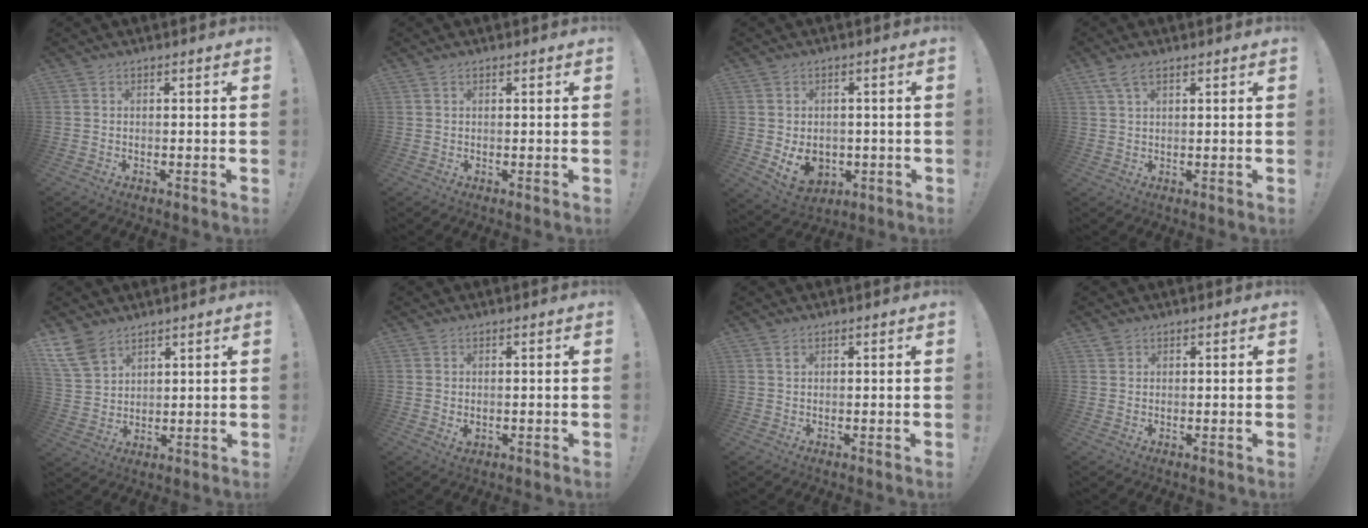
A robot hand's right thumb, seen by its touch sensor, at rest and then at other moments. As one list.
[{"total": 0.5, "force": [0.4, 0.3, 0.2], "torque": [0.002, -0.002, 0.006]}, {"total": 7.6, "force": [-0.8, 6.4, 4.1], "torque": [-0.056, 0.001, -0.011]}, {"total": 5.2, "force": [2.9, 2.2, 3.6], "torque": [-0.065, -0.006, 0.056]}, {"total": 10.2, "force": [7.3, 6.1, 3.7], "torque": [-0.076, -0.036, 0.148]}, {"total": 1.4, "force": [0.7, 0.9, 0.8], "torque": [0.002, -0.004, 0.011]}, {"total": 1.0, "force": [0.6, 0.6, 0.4], "torque": [0.003, -0.004, 0.010]}, {"total": 1.5, "force": [1.3, 0.7, 0.0], "torque": [0.007, -0.006, 0.024]}]